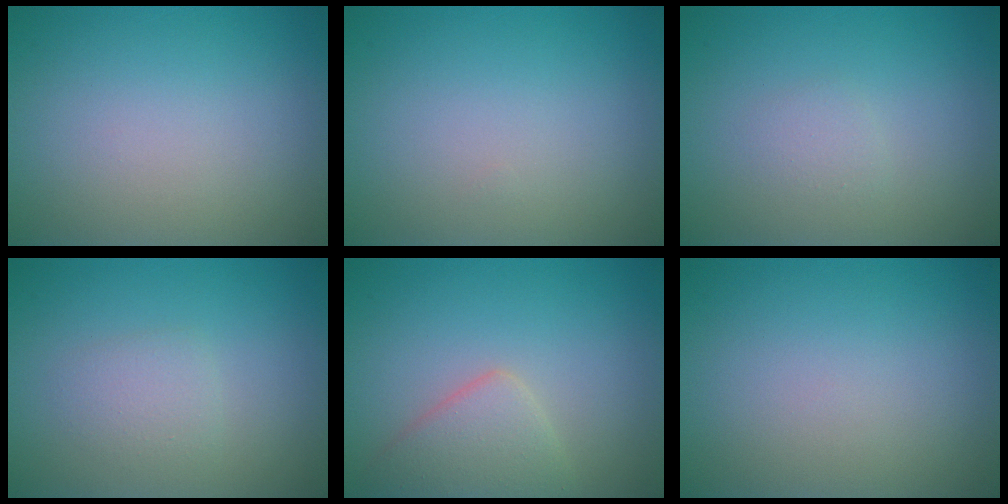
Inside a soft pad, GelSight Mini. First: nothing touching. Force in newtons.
{"total": 0.0}
{"total": 0.9, "press": 0.9, "slide": 0.0}
{"total": 1.6, "press": 1.6, "slide": 0.1}
{"total": 3.2, "press": 3.2, "slide": 0.1}
{"total": 0.0}